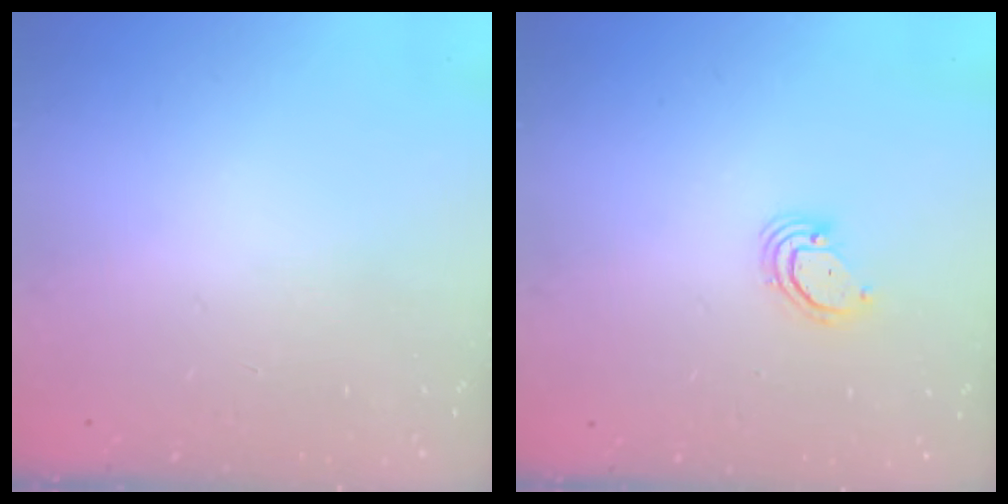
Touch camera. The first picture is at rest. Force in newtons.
{"total": 2.9, "press": 2.9, "slide": 0.2}